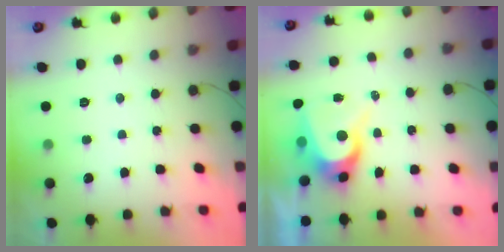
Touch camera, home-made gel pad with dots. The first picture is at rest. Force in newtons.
{"total": 8.0, "press": 8.0, "slide": 0.6}